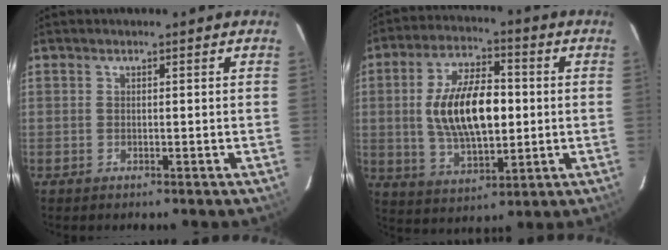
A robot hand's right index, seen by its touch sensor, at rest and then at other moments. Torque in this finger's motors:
{"motor_torque": [0.96, 0.03, 0.63, 0.21]}